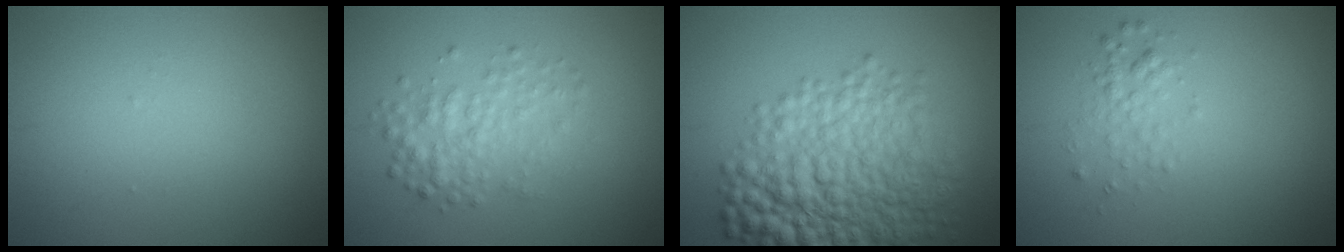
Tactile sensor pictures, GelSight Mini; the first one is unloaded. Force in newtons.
{"total": 3.1, "press": 3.1, "slide": 0.0}
{"total": 9.7, "press": 9.7, "slide": 0.1}
{"total": 1.5, "press": 1.5, "slide": 0.1}